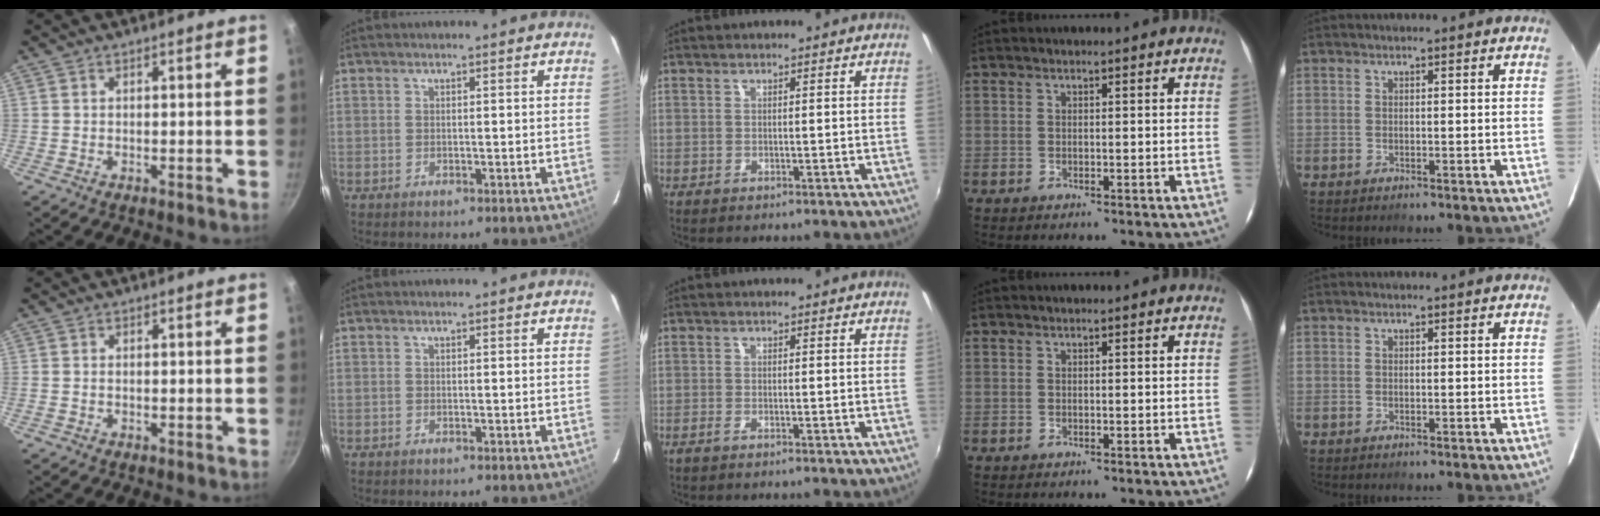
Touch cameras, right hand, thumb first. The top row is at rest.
{"thumb": {"total": 0.5, "force": [-0.2, 0.5, 0.2], "torque": [-0.005, 0.002, -0.004]}, "middle": {"total": 1.2, "force": [-1.0, 0.2, 0.6], "torque": [-0.015, -0.003, -0.021]}}